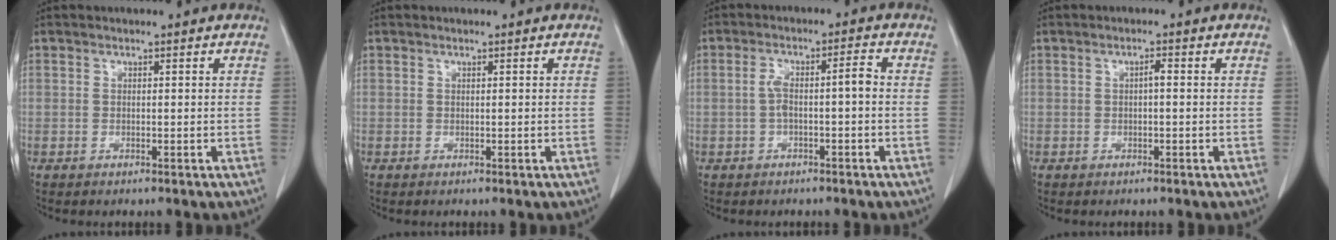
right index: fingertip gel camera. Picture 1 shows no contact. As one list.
[{"total": 0.0}, {"total": 4.4, "force": [-0.6, 0.8, 4.3], "torque": [-0.082, 0.024, -0.007]}, {"total": 1.1, "force": [-0.1, 0.2, 1.0], "torque": [-0.017, 0.003, -0.001]}]